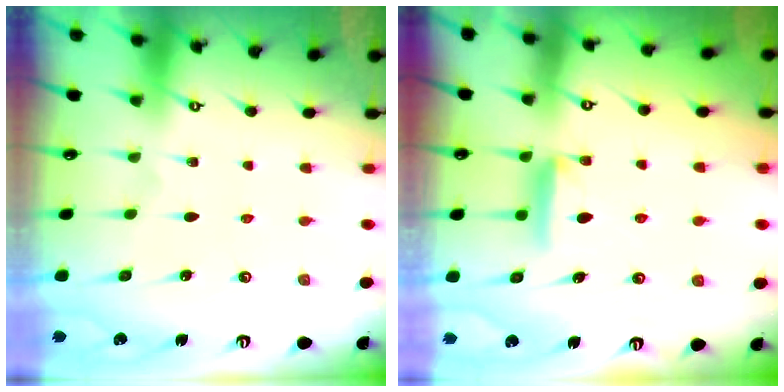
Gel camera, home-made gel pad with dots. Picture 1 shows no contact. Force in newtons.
{"total": 6.4, "press": 6.4, "slide": 0.8}